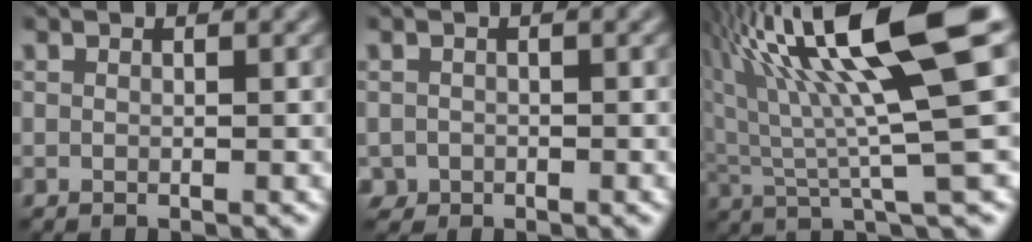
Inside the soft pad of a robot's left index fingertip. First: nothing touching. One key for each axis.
{"total": 1.2, "fx": -0.6, "fy": 1.0, "fz": -0.1, "tx": 0.006, "ty": -0.002, "tz": -0.012}
{"total": 14.5, "fx": 6.1, "fy": 2.8, "fz": 12.9, "tx": -0.224, "ty": 0.019, "tz": 0.110}